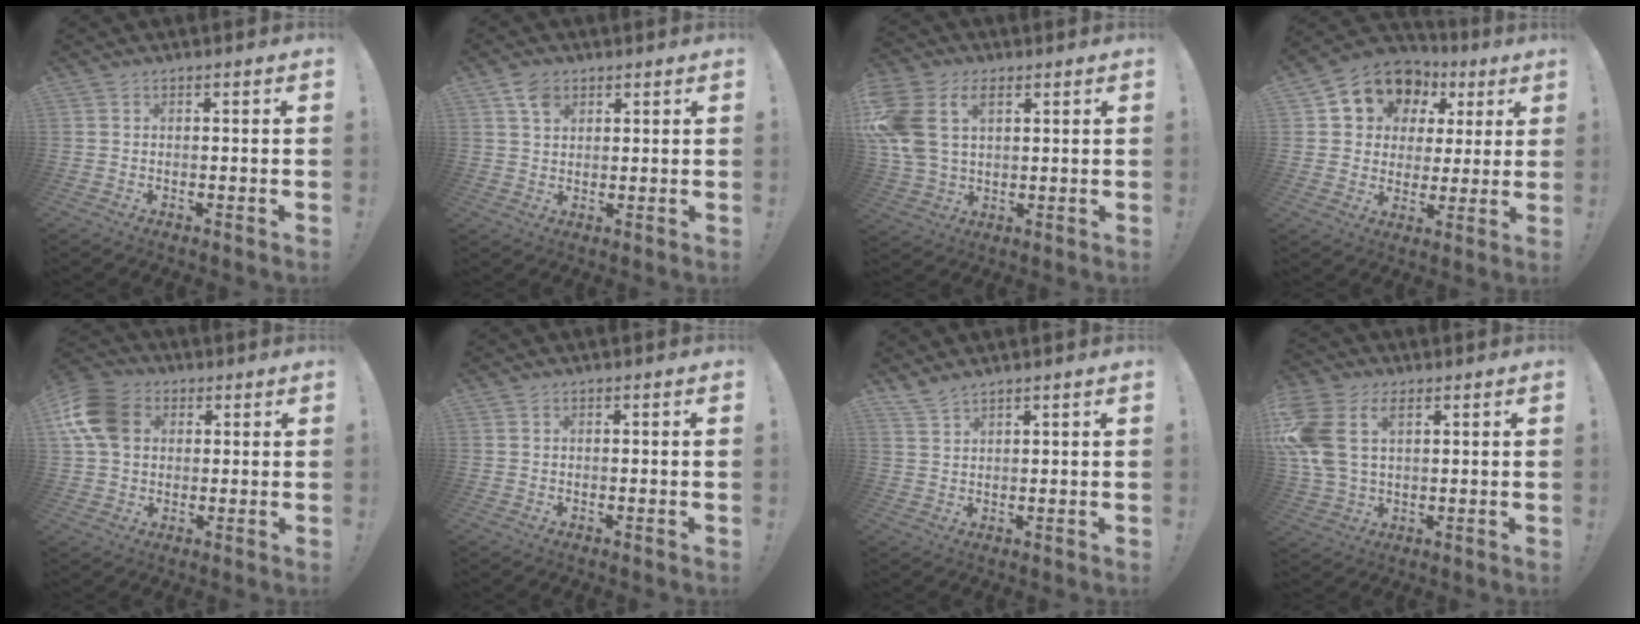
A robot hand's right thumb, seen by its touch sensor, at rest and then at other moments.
{"total": 5.1, "force": [3.0, 3.4, 2.3], "torque": [-0.035, -0.009, 0.055]}
{"total": 13.8, "force": [5.3, 9.1, 8.9], "torque": [-0.194, -0.016, 0.102]}
{"total": 12.3, "force": [6.4, 9.6, 4.4], "torque": [-0.076, -0.035, 0.126]}
{"total": 14.0, "force": [3.5, 10.9, 8.1], "torque": [-0.149, 0.004, 0.071]}
{"total": 0.5, "force": [0.1, -0.3, 0.4], "torque": [-0.012, 0.001, 0.002]}
{"total": 3.3, "force": [2.9, 0.1, 1.5], "torque": [-0.040, -0.015, 0.055]}
{"total": 12.9, "force": [5.0, 8.1, 8.7], "torque": [-0.188, -0.014, 0.094]}